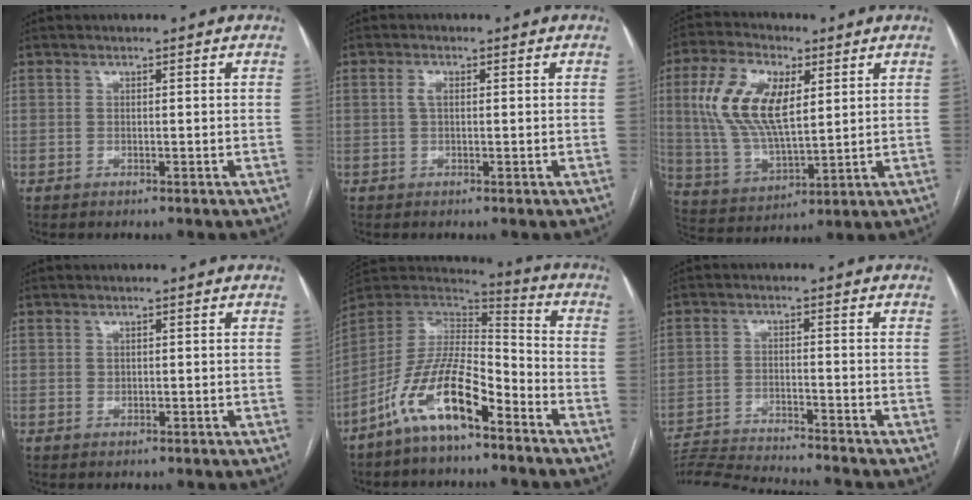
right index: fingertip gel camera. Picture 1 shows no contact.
{"total": 1.7, "force": [0.4, 0.8, 1.5], "torque": [-0.031, 0.005, 0.007]}
{"total": 14.1, "force": [4.1, 6.1, 12.1], "torque": [-0.261, 0.016, 0.082]}
{"total": 0.6, "force": [0.2, 0.6, 0.1], "torque": [0.000, 0.001, 0.005]}
{"total": 13.3, "force": [-7.9, 3.7, 10.0], "torque": [-0.193, 0.011, -0.149]}
{"total": 12.2, "force": [-11.6, -1.4, 3.3], "torque": [-0.044, -0.006, -0.193]}